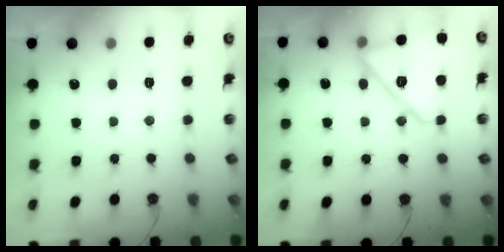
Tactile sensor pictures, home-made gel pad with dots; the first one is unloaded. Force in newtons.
{"total": 17.2, "press": 17.2, "slide": 0.4}